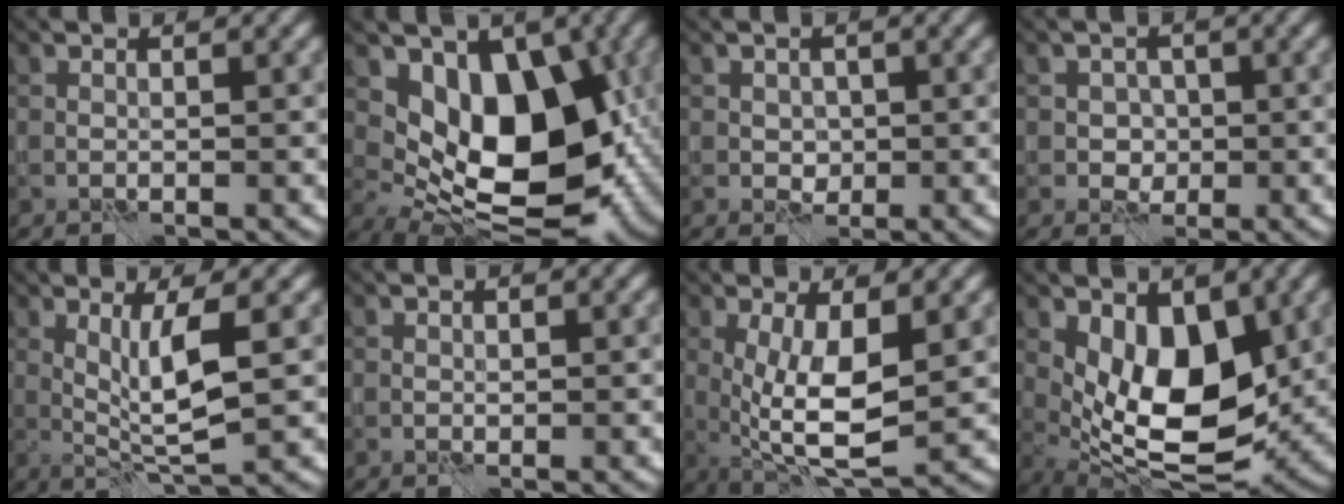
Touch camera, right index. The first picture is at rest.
{"total": 11.4, "force": [1.5, 6.9, 8.9], "torque": [-0.114, -0.022, 0.025]}
{"total": 1.9, "force": [0.0, 1.8, 0.8], "torque": [-0.012, -0.004, 0.001]}
{"total": 3.0, "force": [0.0, 2.8, 1.1], "torque": [0.002, 0.009, -0.013]}
{"total": 4.0, "force": [0.5, 0.4, 4.0], "torque": [-0.078, -0.009, 0.014]}
{"total": 0.0}
{"total": 6.5, "force": [0.1, 2.1, 6.1], "torque": [-0.116, -0.012, 0.007]}
{"total": 7.7, "force": [1.3, 4.1, 6.4], "torque": [-0.115, -0.017, 0.025]}